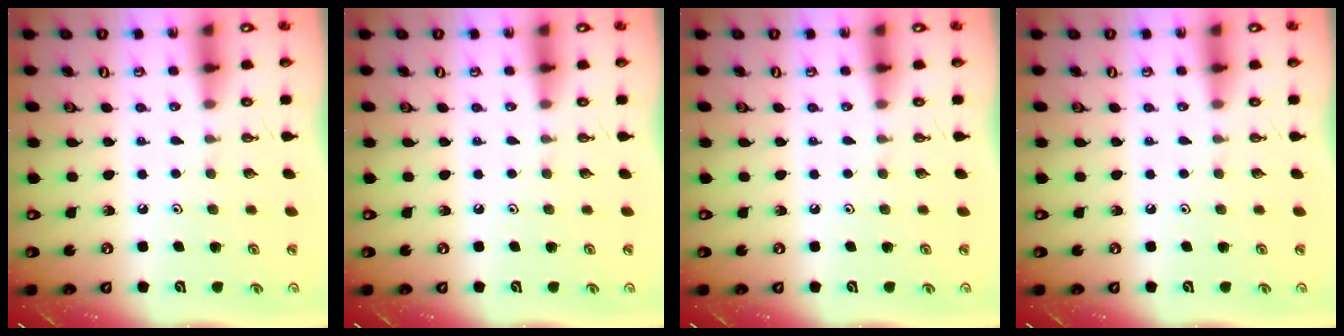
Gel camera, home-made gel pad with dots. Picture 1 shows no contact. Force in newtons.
{"total": 0.0}
{"total": 0.0}
{"total": 0.0}